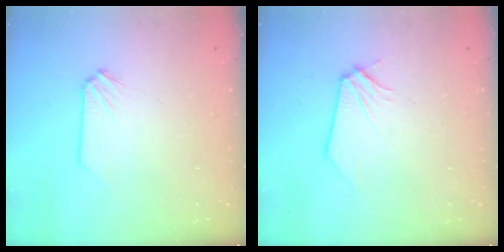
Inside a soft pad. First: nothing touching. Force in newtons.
{"total": 0.0}